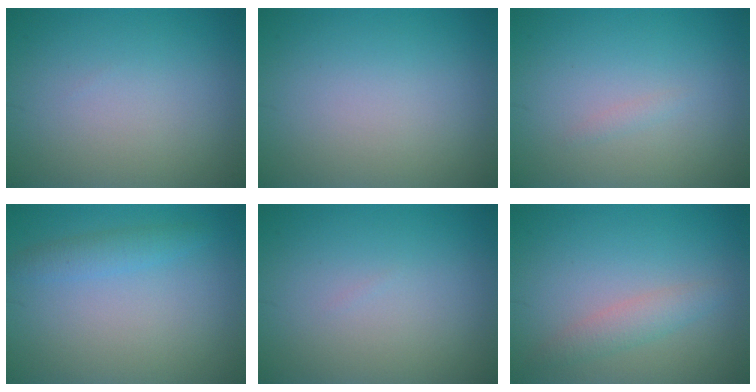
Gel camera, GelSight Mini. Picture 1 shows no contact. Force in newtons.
{"total": 0.0}
{"total": 0.5, "press": 0.5, "slide": 0.0}
{"total": 1.7, "press": 1.7, "slide": 0.0}
{"total": 0.0}
{"total": 2.0, "press": 2.0, "slide": 0.1}